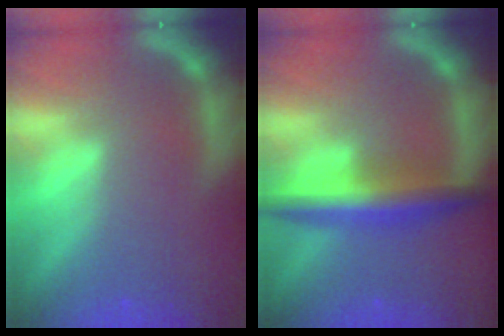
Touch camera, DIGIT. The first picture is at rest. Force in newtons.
{"total": 5.5}